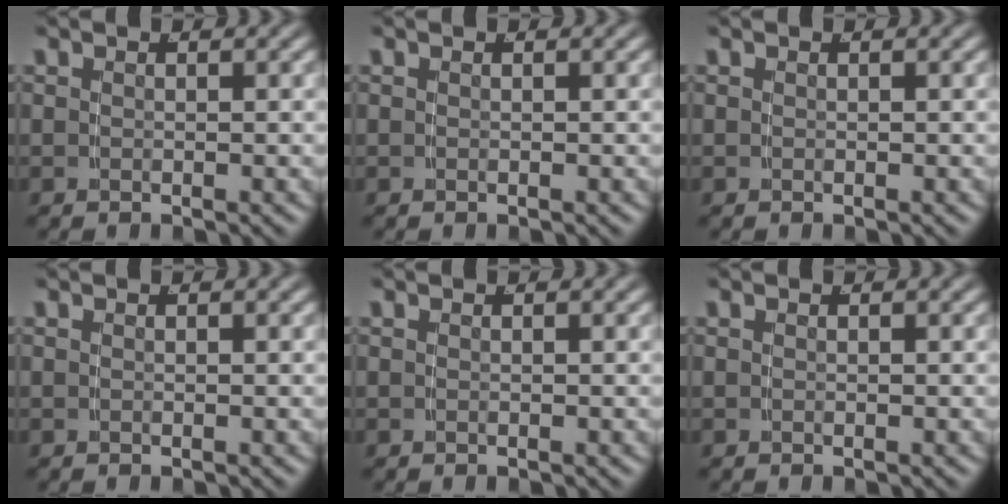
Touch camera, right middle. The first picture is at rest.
{"total": 0.0}
{"total": 0.0}
{"total": 0.0}
{"total": 0.0}
{"total": 0.0}